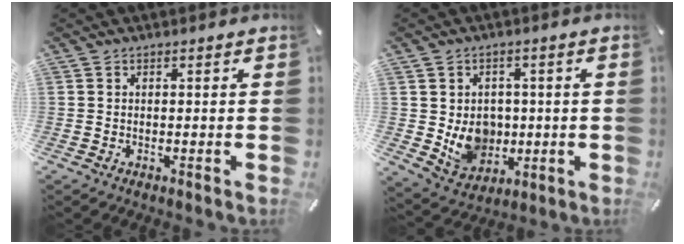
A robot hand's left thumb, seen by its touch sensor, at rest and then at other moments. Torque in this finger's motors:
{"motor_torque": [0.14, 0.21, 0.05, 0.04, 0.08]}